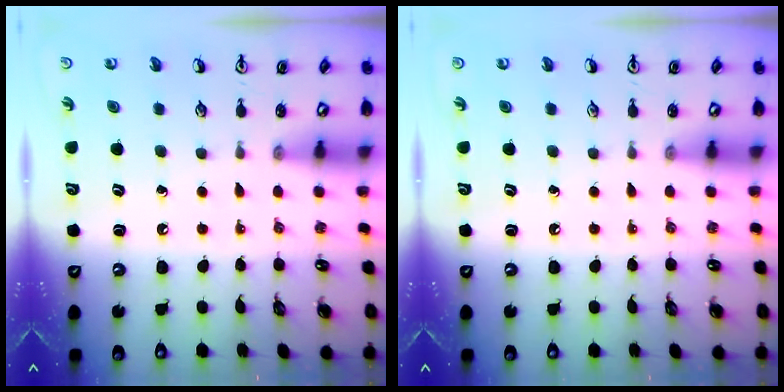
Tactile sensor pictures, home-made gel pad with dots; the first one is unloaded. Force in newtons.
{"total": 0.0}